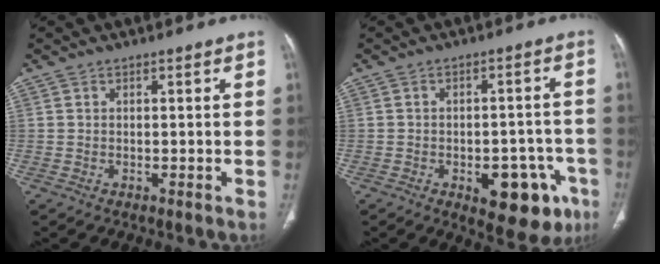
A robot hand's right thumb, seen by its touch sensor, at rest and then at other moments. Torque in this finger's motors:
{"motor_torque": [0.98, 1.07, -0.12, 0.05, 0.24]}